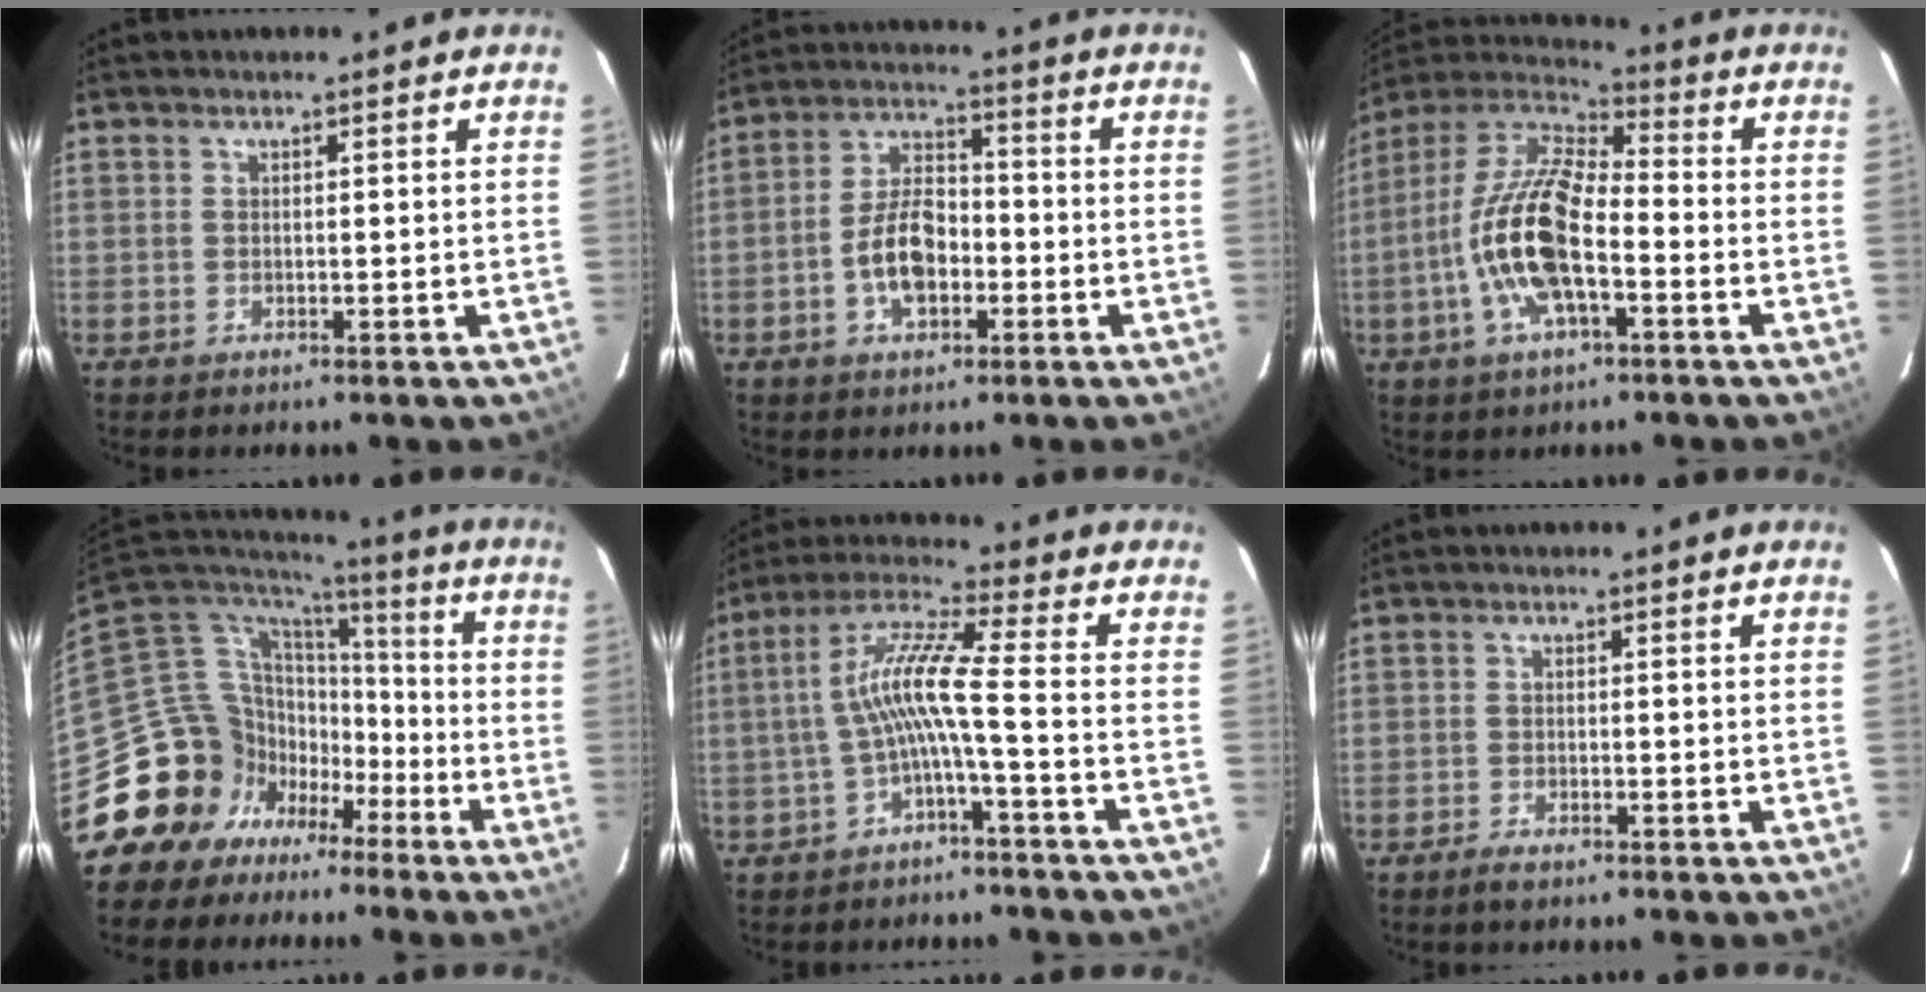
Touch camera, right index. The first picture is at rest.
{"total": 9.5, "force": [-3.0, 5.2, 7.3], "torque": [-0.144, 0.018, -0.049]}
{"total": 16.9, "force": [-4.8, 6.6, 14.8], "torque": [-0.299, -0.002, -0.098]}
{"total": 15.8, "force": [-8.5, 13.2, 2.0], "torque": [-0.065, 0.048, -0.142]}
{"total": 8.7, "force": [-2.4, -0.5, 8.4], "torque": [-0.184, 0.016, -0.045]}
{"total": 2.4, "force": [-2.0, 0.5, 1.3], "torque": [-0.036, -0.003, -0.038]}